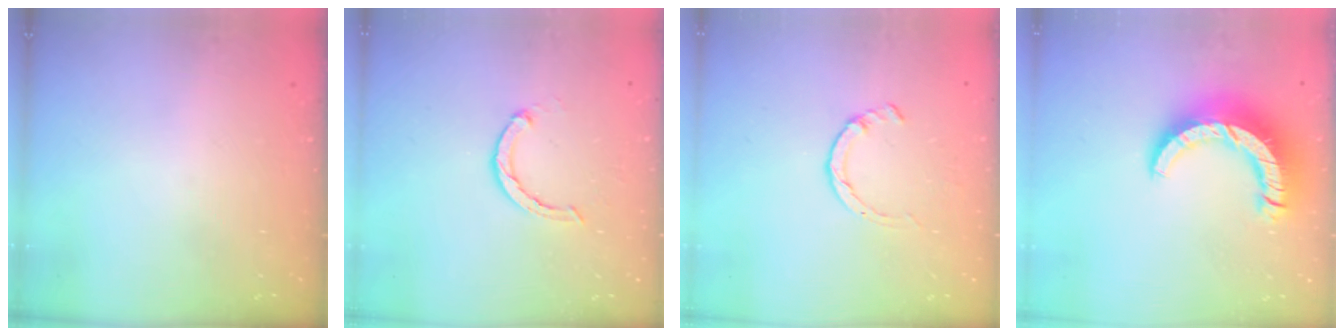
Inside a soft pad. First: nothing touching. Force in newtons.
{"total": 2.3, "press": 2.3, "slide": 0.3}
{"total": 1.4, "press": 1.3, "slide": 0.3}
{"total": 13.5, "press": 13.4, "slide": 1.5}